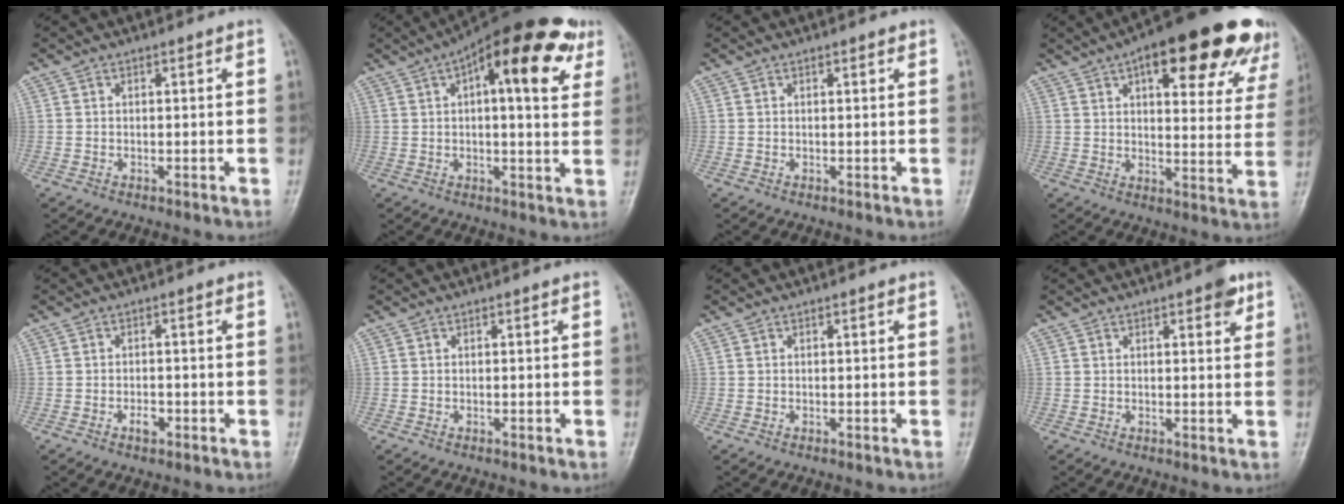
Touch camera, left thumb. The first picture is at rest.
{"total": 19.8, "force": [8.2, 7.4, 16.4], "torque": [-0.218, 0.010, 0.109]}
{"total": 0.7, "force": [0.5, 0.3, 0.5], "torque": [-0.008, -0.001, 0.005]}
{"total": 23.9, "force": [13.7, 8.5, 17.7], "torque": [-0.195, -0.020, 0.171]}
{"total": 2.1, "force": [-1.0, 1.2, 1.4], "torque": [-0.022, 0.006, -0.017]}
{"total": 0.0}
{"total": 0.0}
{"total": 3.4, "force": [1.9, 1.3, 2.5], "torque": [-0.022, -0.006, 0.019]}